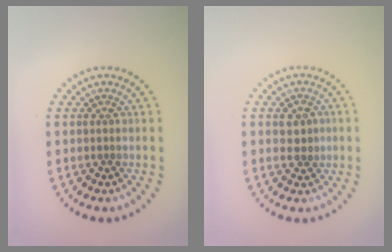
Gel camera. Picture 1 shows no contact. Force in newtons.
{"total": 2.0, "press": 2.0, "slide": 0.3}